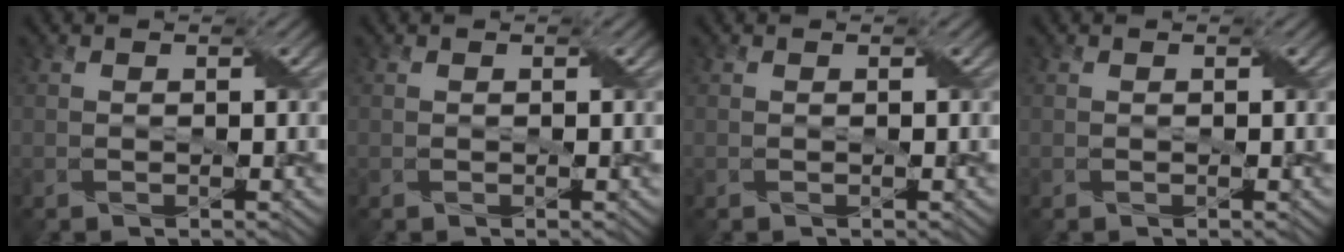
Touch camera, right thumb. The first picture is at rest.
{"total": 0.0}
{"total": 0.0}
{"total": 0.0}